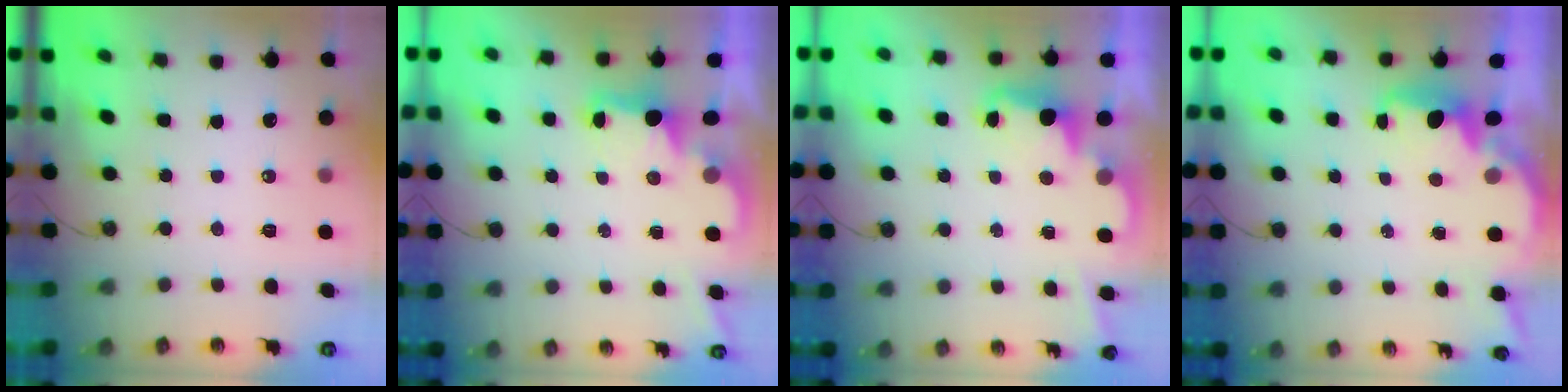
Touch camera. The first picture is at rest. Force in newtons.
{"total": 2.3, "press": 2.2, "slide": 0.8}
{"total": 2.5, "press": 2.5, "slide": 0.6}
{"total": 2.3, "press": 2.2, "slide": 0.7}